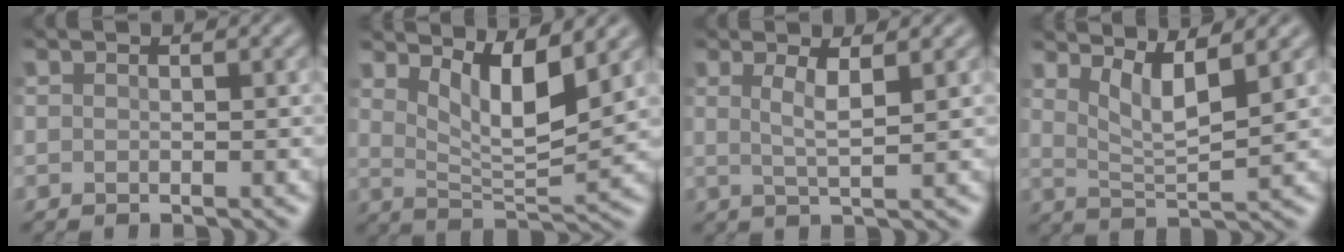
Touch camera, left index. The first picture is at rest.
{"total": 5.9, "force": [3.0, 1.8, 4.8], "torque": [-0.089, -0.015, 0.051]}
{"total": 2.5, "force": [0.7, 0.5, 2.3], "torque": [-0.041, -0.007, 0.011]}
{"total": 4.0, "force": [2.4, 0.9, 3.1], "torque": [-0.062, -0.006, 0.043]}